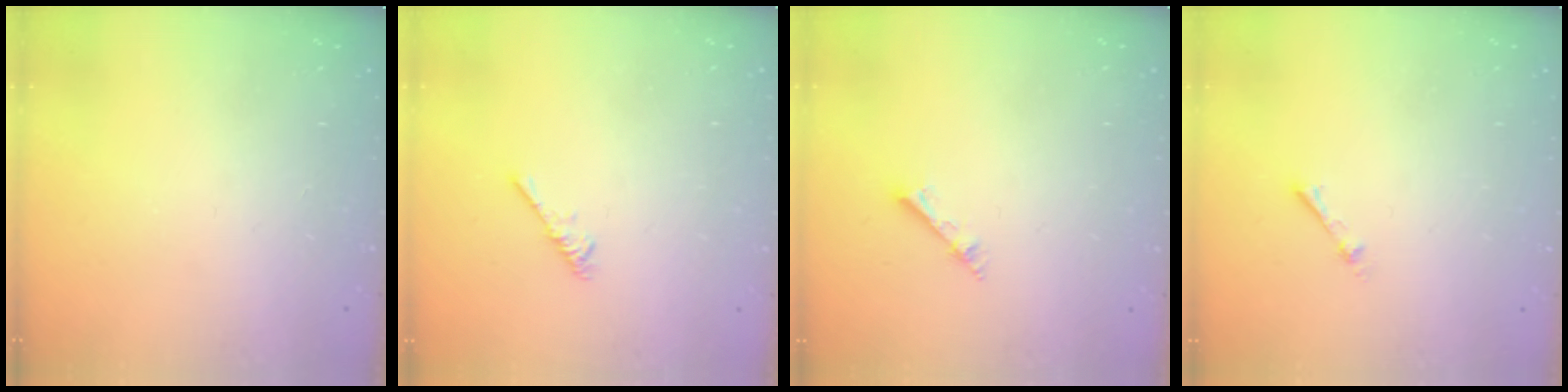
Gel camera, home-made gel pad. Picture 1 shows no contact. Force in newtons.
{"total": 2.2, "press": 2.1, "slide": 0.5}
{"total": 2.6, "press": 2.6, "slide": 0.3}
{"total": 1.7, "press": 1.7, "slide": 0.2}